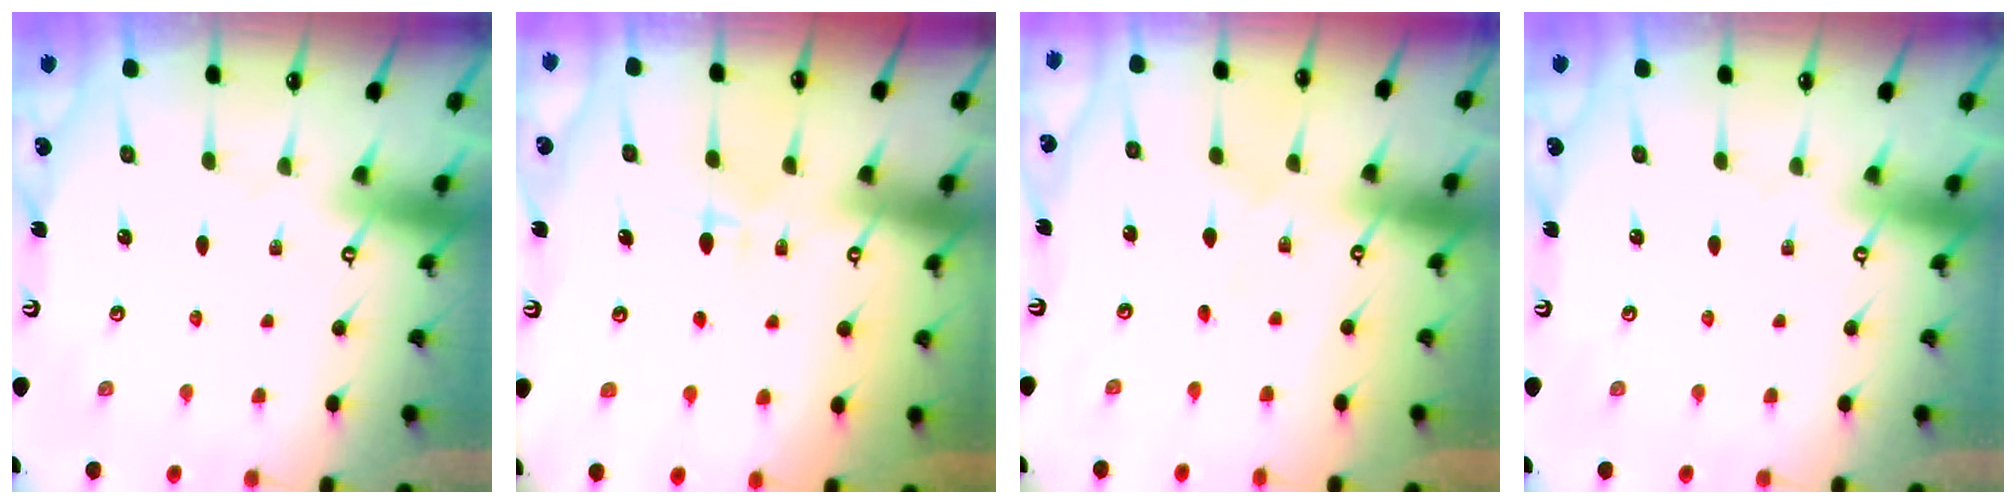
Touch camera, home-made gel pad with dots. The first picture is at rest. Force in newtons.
{"total": 6.0, "press": 5.9, "slide": 1.2}
{"total": 1.7, "press": 1.7, "slide": 0.1}
{"total": 0.0}